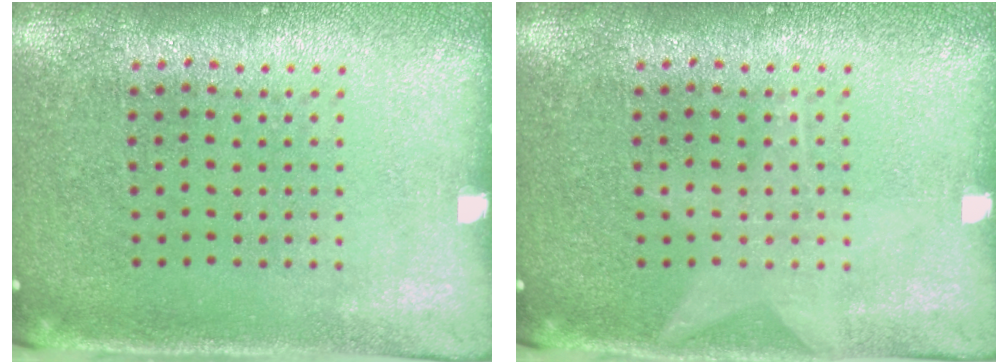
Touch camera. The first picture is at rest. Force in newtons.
{"total": 1.0, "press": 1.0, "slide": 0.1}